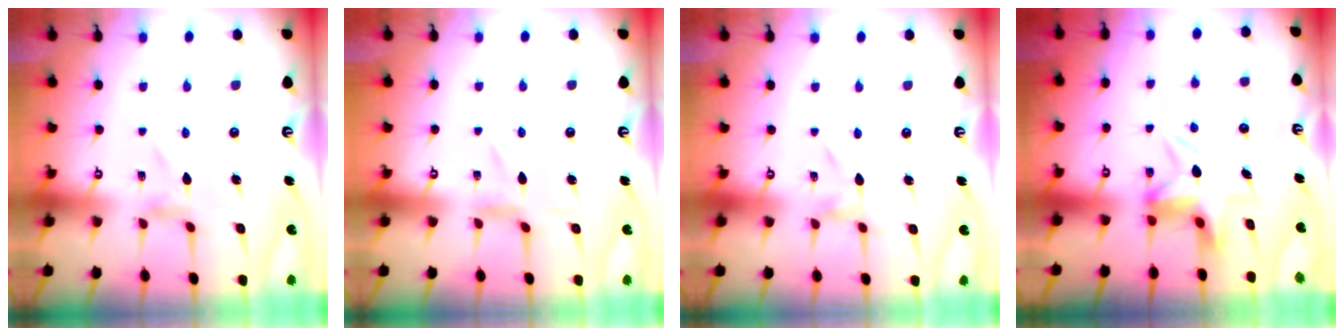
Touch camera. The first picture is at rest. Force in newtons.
{"total": 2.0, "press": 2.0, "slide": 0.3}
{"total": 0.0}
{"total": 5.0, "press": 4.7, "slide": 1.8}